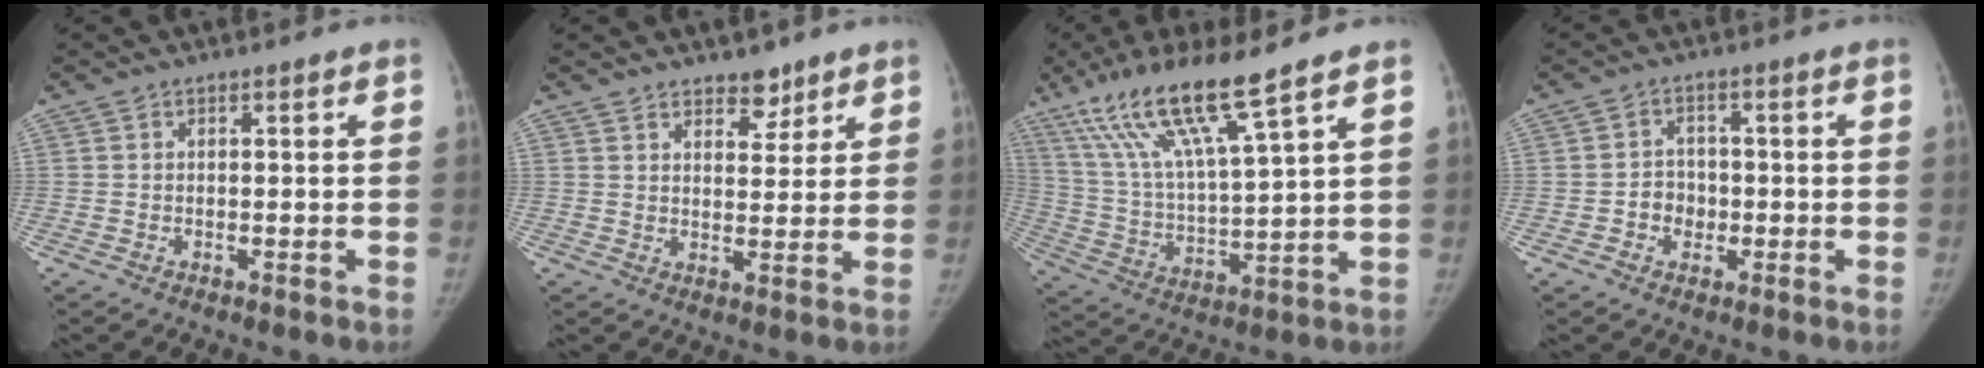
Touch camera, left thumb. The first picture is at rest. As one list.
[{"total": 4.6, "force": [3.5, 2.3, 1.8], "torque": [-0.002, -0.024, 0.055]}, {"total": 16.8, "force": [10.9, 1.7, 12.7], "torque": [-0.244, -0.044, 0.215]}, {"total": 4.3, "force": [-1.0, 3.7, 1.8], "torque": [-0.004, 0.011, -0.021]}]